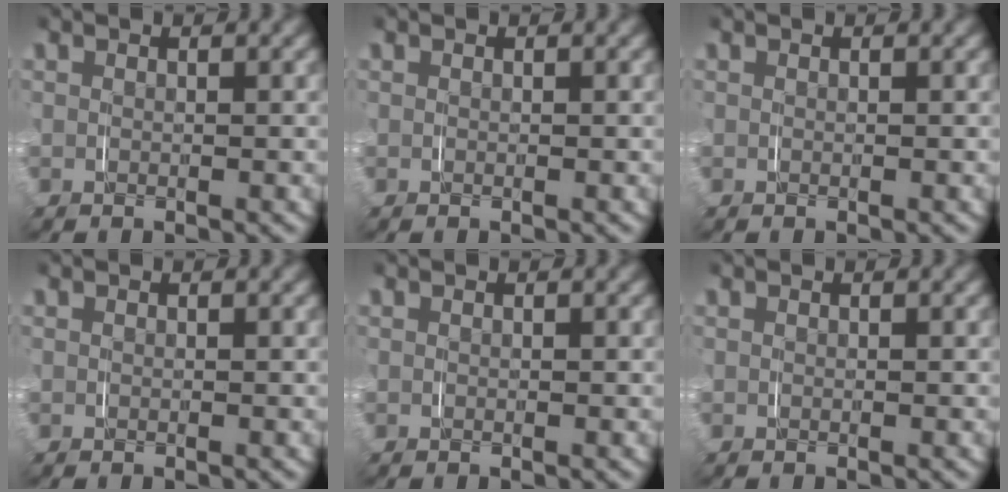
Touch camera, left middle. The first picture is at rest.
{"total": 0.0}
{"total": 0.0}
{"total": 0.0}
{"total": 0.0}
{"total": 0.0}